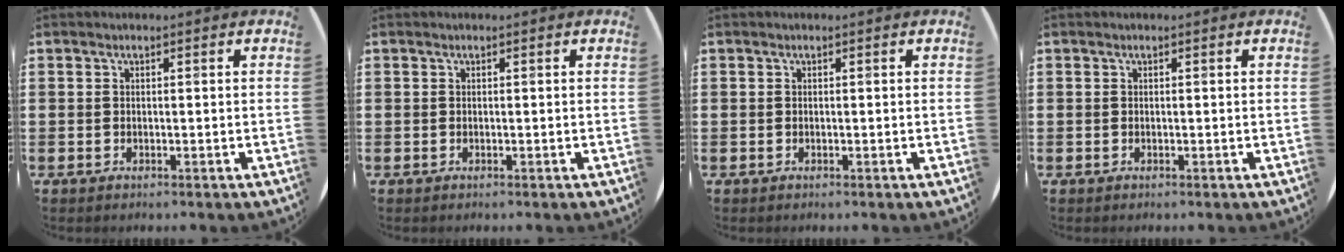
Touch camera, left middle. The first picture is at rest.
{"total": 0.0}
{"total": 0.0}
{"total": 0.0}